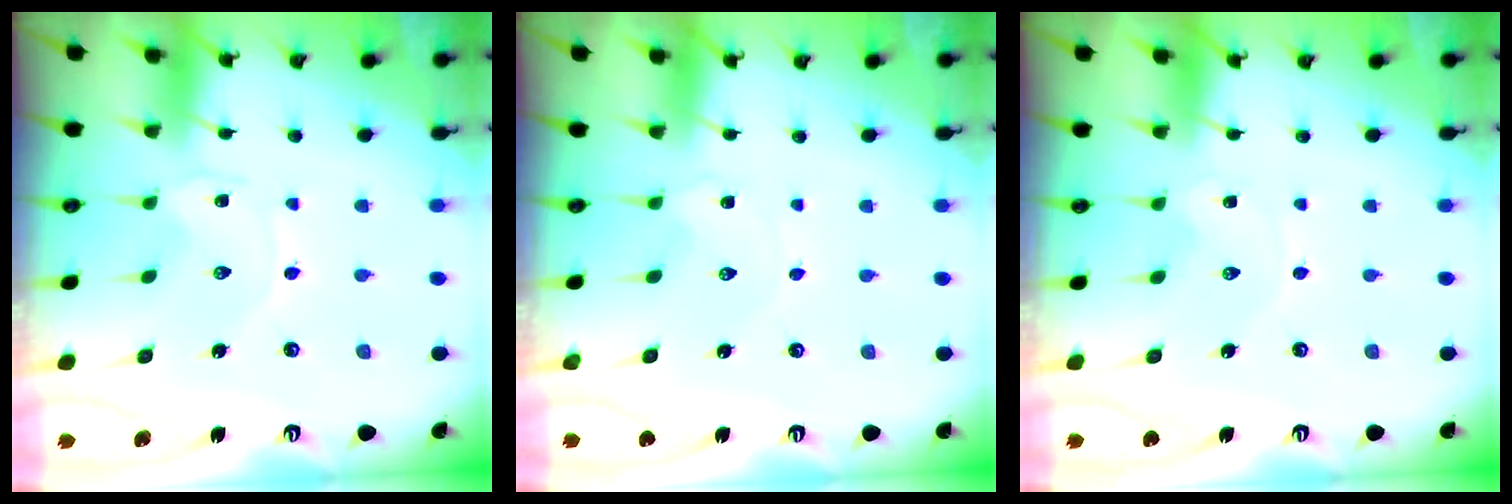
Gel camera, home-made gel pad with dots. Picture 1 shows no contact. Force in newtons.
{"total": 1.4, "press": 1.4, "slide": 0.3}
{"total": 1.1, "press": 1.1, "slide": 0.1}